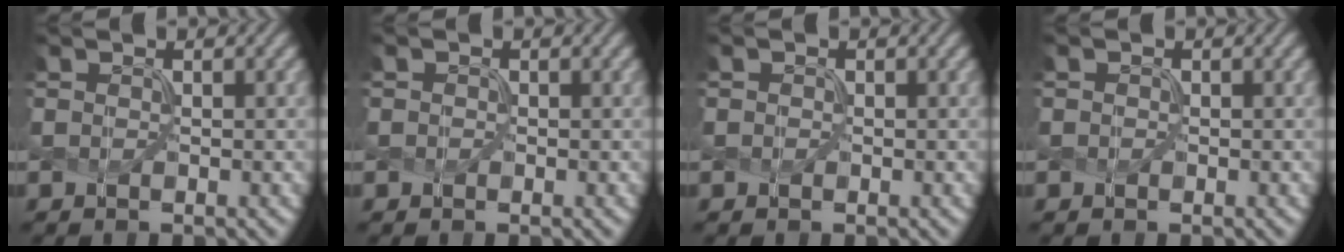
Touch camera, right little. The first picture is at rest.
{"total": 0.0}
{"total": 0.0}
{"total": 0.0}